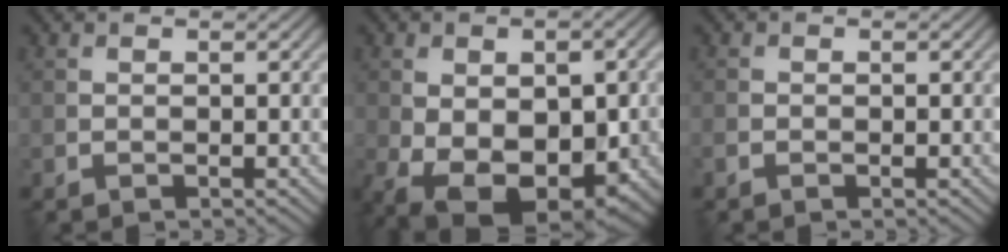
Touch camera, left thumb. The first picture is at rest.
{"total": 13.9, "force": [-3.8, 8.3, 10.5], "torque": [-0.185, -0.045, -0.029]}
{"total": 0.6, "force": [-0.3, 0.2, 0.5], "torque": [-0.011, -0.001, -0.007]}